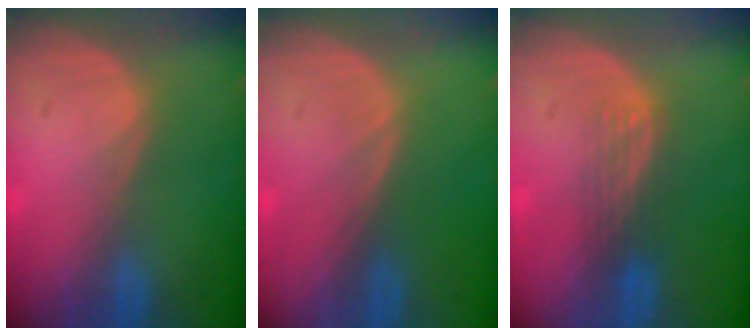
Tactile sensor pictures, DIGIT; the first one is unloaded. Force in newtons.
{"total": 0.0}
{"total": 2.9, "press": 2.7, "slide": 1.2}